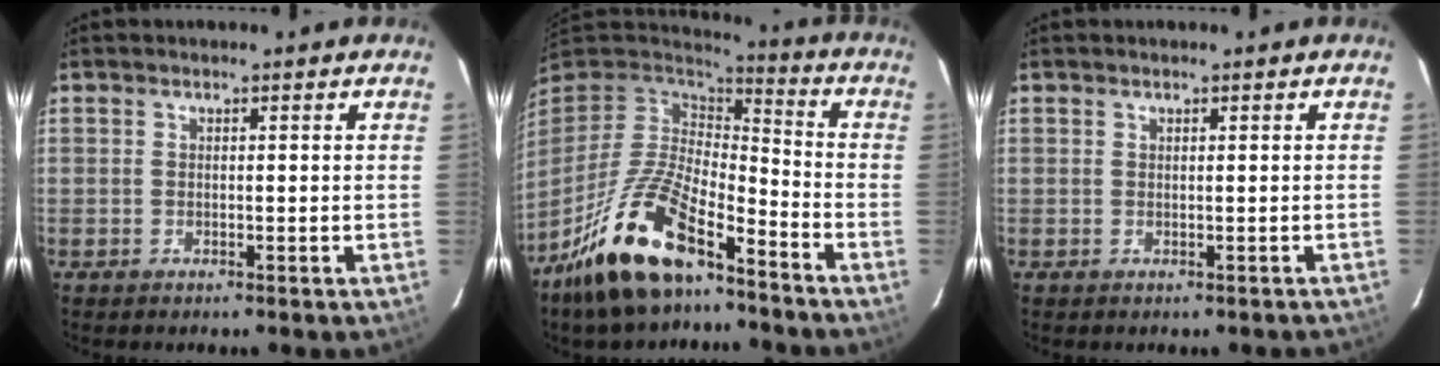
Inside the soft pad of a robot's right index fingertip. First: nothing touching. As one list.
[{"total": 19.1, "force": [-12.7, 6.9, 12.4], "torque": [-0.257, -0.022, -0.234]}, {"total": 0.8, "force": [-0.4, 0.3, 0.7], "torque": [-0.007, 0.002, -0.001]}]